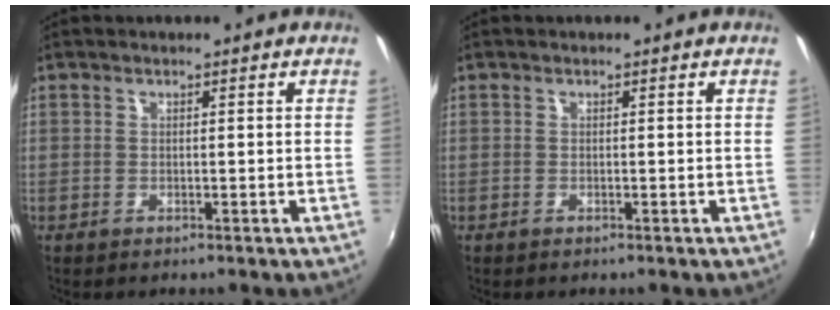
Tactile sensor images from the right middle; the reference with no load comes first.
{"total": 0.0}